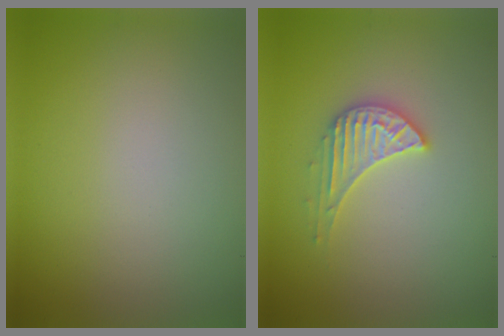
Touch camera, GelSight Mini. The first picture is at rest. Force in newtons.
{"total": 3.0, "press": 2.9, "slide": 0.4}